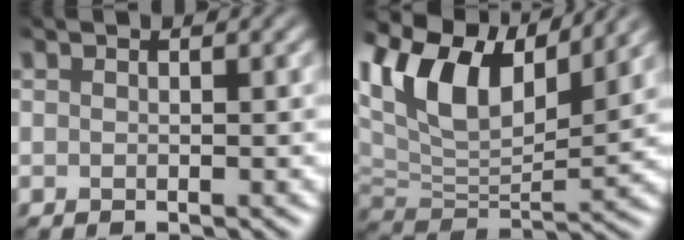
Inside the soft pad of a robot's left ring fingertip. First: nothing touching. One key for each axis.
{"total": 11.1, "fx": 6.0, "fy": 5.2, "fz": 7.7, "tx": -0.154, "ty": 0.021, "tz": 0.107}